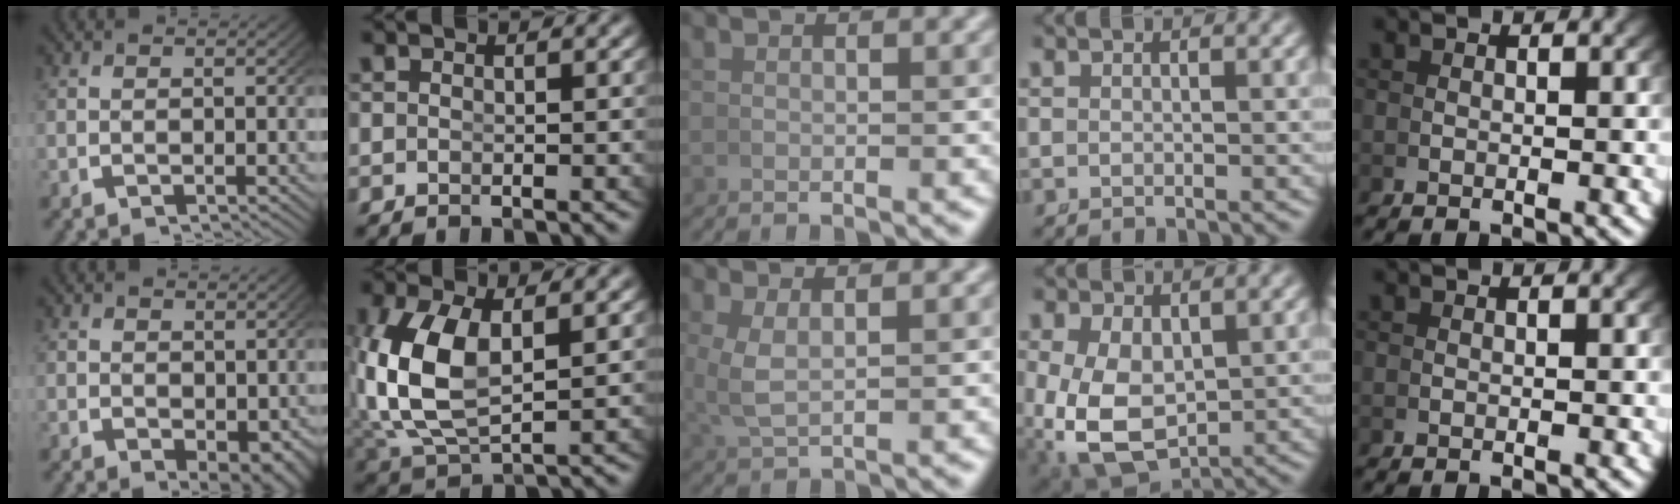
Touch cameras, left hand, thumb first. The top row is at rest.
{"thumb": {"total": 3.1, "force": [0.2, 1.9, 2.4], "torque": [-0.033, -0.024, 0.021]}, "index": {"total": 7.5, "force": [0.6, 4.7, 5.8], "torque": [-0.160, -0.032, 0.038]}, "middle": {"total": 2.6, "force": [0.7, 1.1, 2.2], "torque": [-0.057, -0.004, 0.023]}, "ring": {"total": 10.2, "force": [-3.0, 8.0, 5.5], "torque": [-0.153, -0.078, -0.018]}}